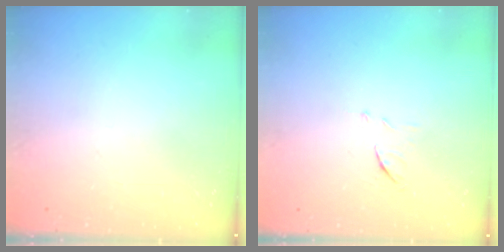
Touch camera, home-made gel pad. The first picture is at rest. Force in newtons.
{"total": 6.3, "press": 6.3, "slide": 0.6}